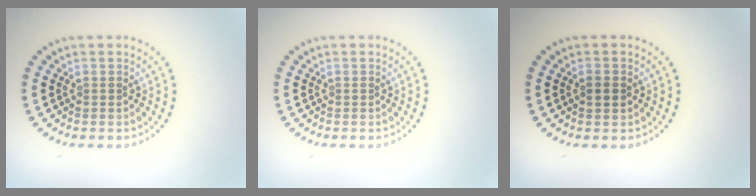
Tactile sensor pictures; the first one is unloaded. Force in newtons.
{"total": 0.0}
{"total": 1.6, "press": 1.6, "slide": 0.1}